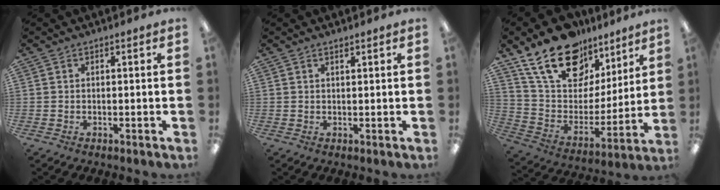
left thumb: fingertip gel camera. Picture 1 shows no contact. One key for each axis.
{"total": 0.9, "fx": 0.9, "fy": 0.1, "fz": 0.2, "tx": -0.005, "ty": -0.001, "tz": 0.016}
{"total": 22.2, "fx": 14.8, "fy": 12.8, "fz": 10.5, "tx": -0.191, "ty": -0.082, "tz": 0.270}